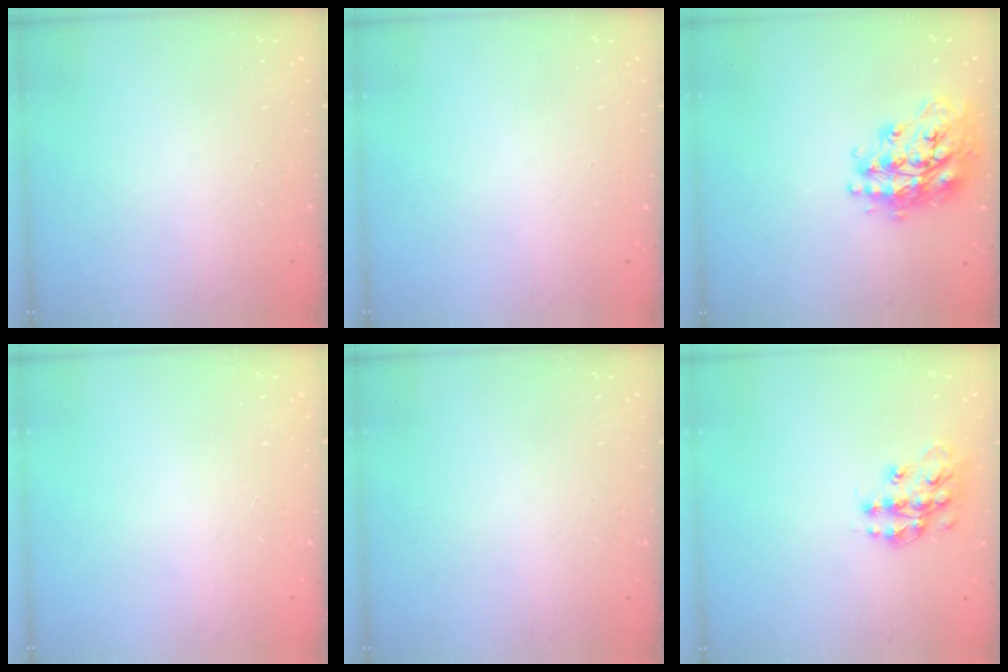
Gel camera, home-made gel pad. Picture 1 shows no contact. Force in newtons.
{"total": 0.0}
{"total": 20.1, "press": 20.1, "slide": 1.4}
{"total": 0.0}
{"total": 0.0}
{"total": 13.3, "press": 13.3, "slide": 0.9}